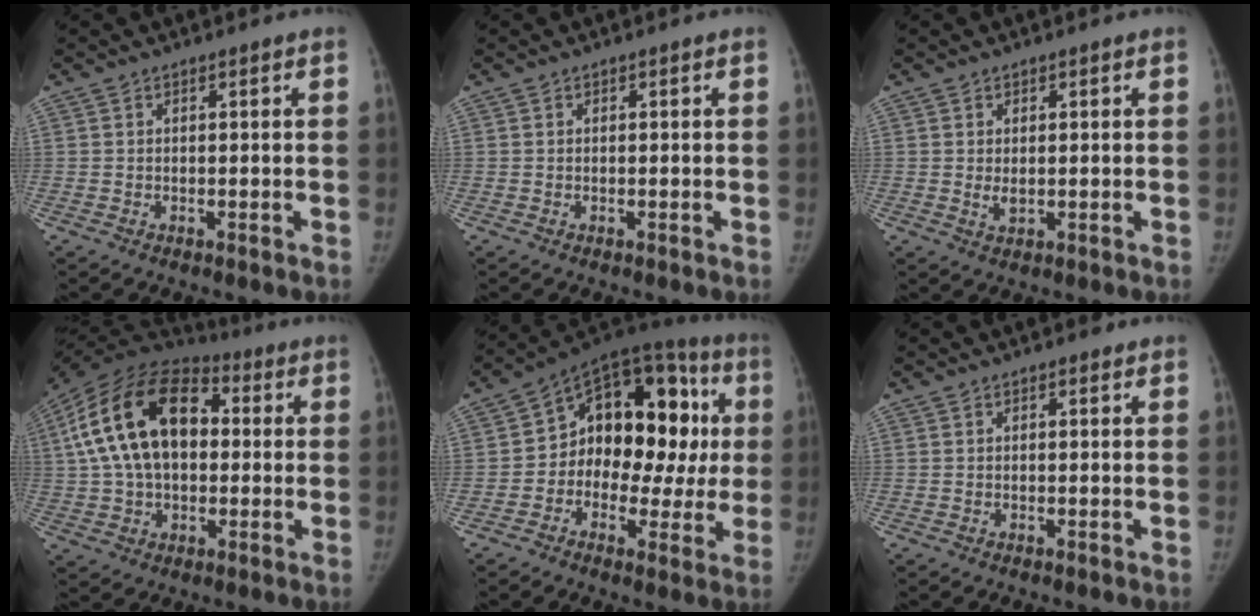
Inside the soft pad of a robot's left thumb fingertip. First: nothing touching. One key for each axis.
{"total": 0.0}
{"total": 2.5, "fx": 0.3, "fy": 1.6, "fz": 1.9, "tx": -0.028, "ty": -0.008, "tz": 0.010}
{"total": 22.5, "fx": 3.2, "fy": 14.4, "fz": 17.0, "tx": -0.315, "ty": 0.025, "tz": 0.047}
{"total": 21.9, "fx": 1.3, "fy": 13.9, "fz": 16.8, "tx": -0.179, "ty": 0.051, "tz": 0.012}
{"total": 0.7, "fx": 0.4, "fy": 0.5, "fz": 0.3, "tx": 0.000, "ty": -0.001, "tz": 0.001}